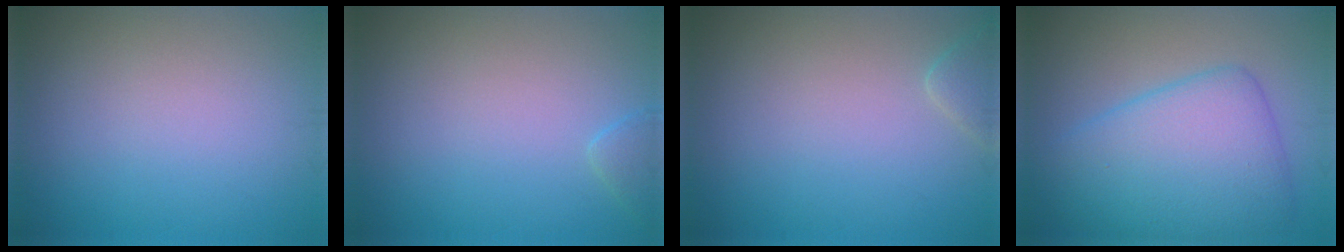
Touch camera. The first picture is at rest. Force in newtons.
{"total": 1.1, "press": 1.1, "slide": 0.1}
{"total": 1.4, "press": 1.4, "slide": 0.2}
{"total": 8.0, "press": 8.0, "slide": 0.1}